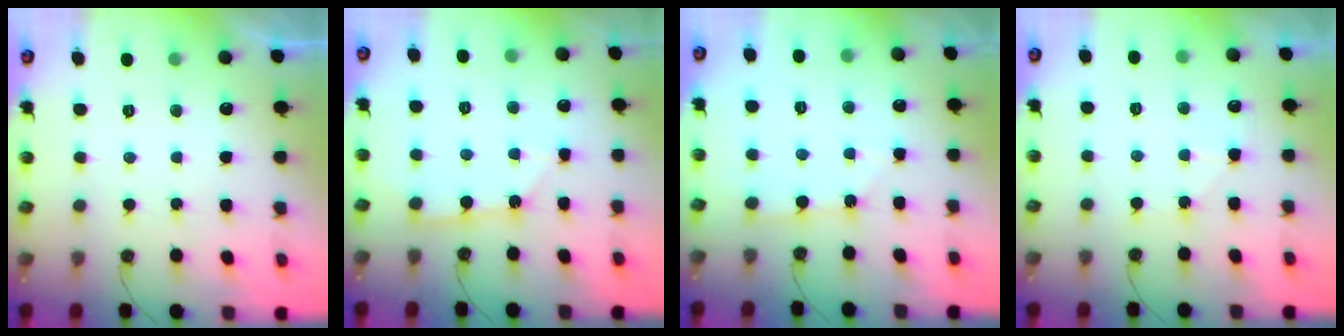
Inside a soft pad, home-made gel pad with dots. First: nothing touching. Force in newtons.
{"total": 5.9, "press": 5.9, "slide": 0.5}
{"total": 2.4, "press": 2.3, "slide": 0.3}
{"total": 6.9, "press": 6.8, "slide": 0.7}